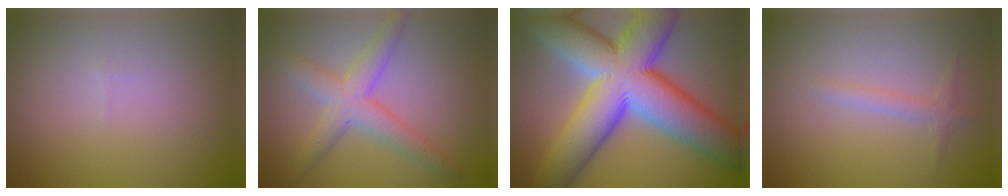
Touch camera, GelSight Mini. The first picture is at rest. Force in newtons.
{"total": 4.3, "press": 4.3, "slide": 0.1}
{"total": 16.2, "press": 16.2, "slide": 0.8}
{"total": 1.3, "press": 1.3, "slide": 0.0}